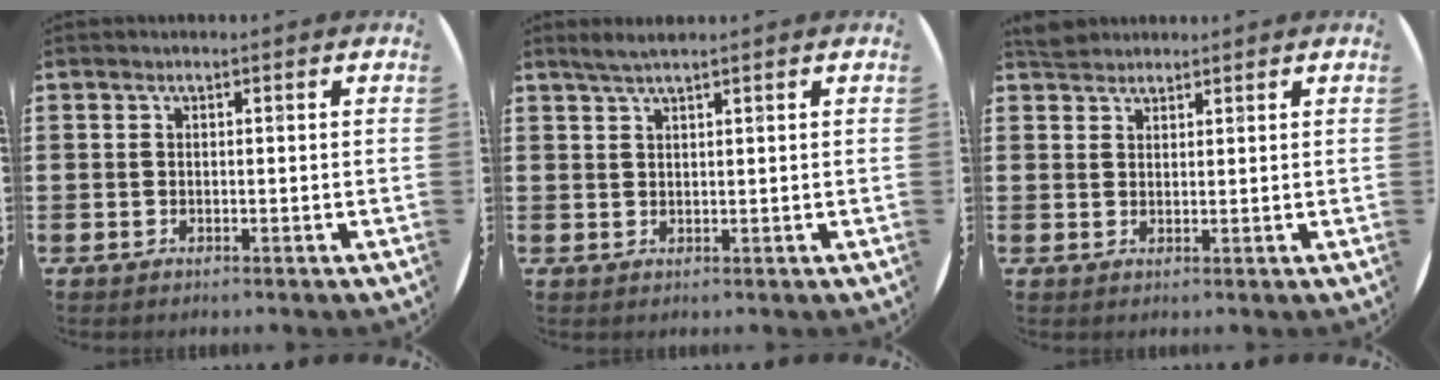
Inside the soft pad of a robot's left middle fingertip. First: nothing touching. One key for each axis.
{"total": 1.9, "fx": 1.6, "fy": 0.0, "fz": 1.1, "tx": -0.021, "ty": 0.003, "tz": 0.028}
{"total": 2.3, "fx": 2.2, "fy": 0.8, "fz": 0.2, "tx": 0.001, "ty": 0.005, "tz": 0.041}